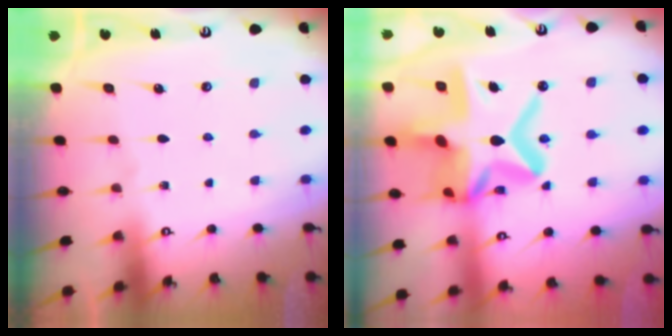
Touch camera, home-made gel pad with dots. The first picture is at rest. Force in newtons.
{"total": 23.5, "press": 23.3, "slide": 2.5}